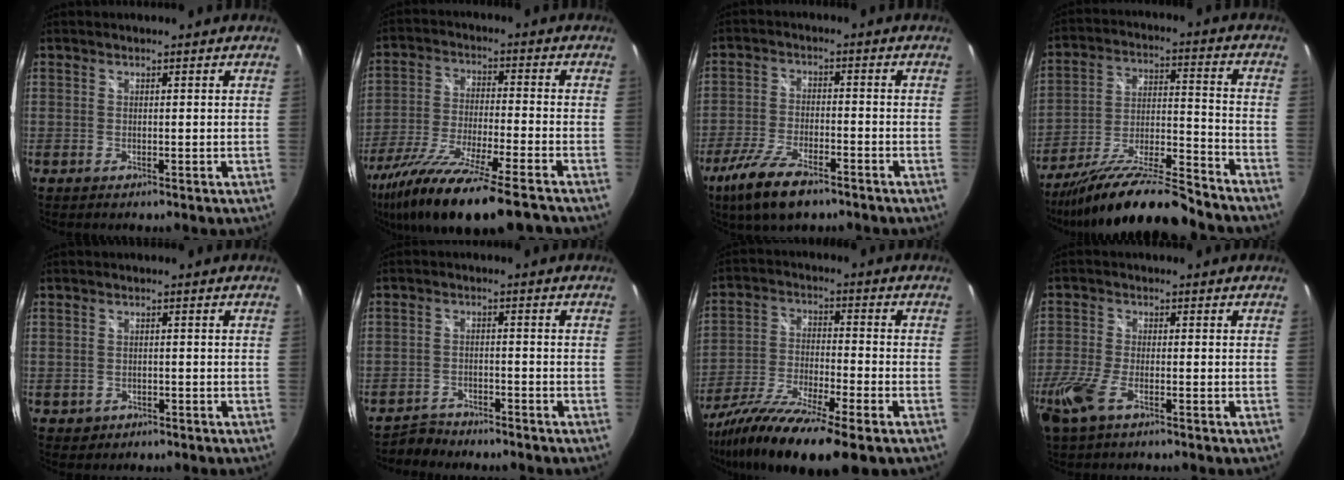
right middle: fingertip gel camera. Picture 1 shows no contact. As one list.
[{"total": 19.3, "force": [-14.9, 1.5, 12.1], "torque": [-0.242, -0.057, -0.263]}, {"total": 10.7, "force": [-7.4, 3.5, 6.9], "torque": [-0.164, -0.025, -0.140]}, {"total": 18.7, "force": [-16.3, 1.5, 9.0], "torque": [-0.170, -0.027, -0.266]}, {"total": 2.3, "force": [-0.8, 2.0, 0.7], "torque": [-0.020, -0.003, -0.008]}, {"total": 4.5, "force": [-4.2, 1.6, 0.4], "torque": [-0.022, -0.001, -0.072]}, {"total": 16.8, "force": [-11.9, 2.2, 11.5], "torque": [-0.231, -0.052, -0.218]}, {"total": 8.3, "force": [-4.7, 3.1, 6.1], "torque": [-0.154, -0.020, -0.092]}]